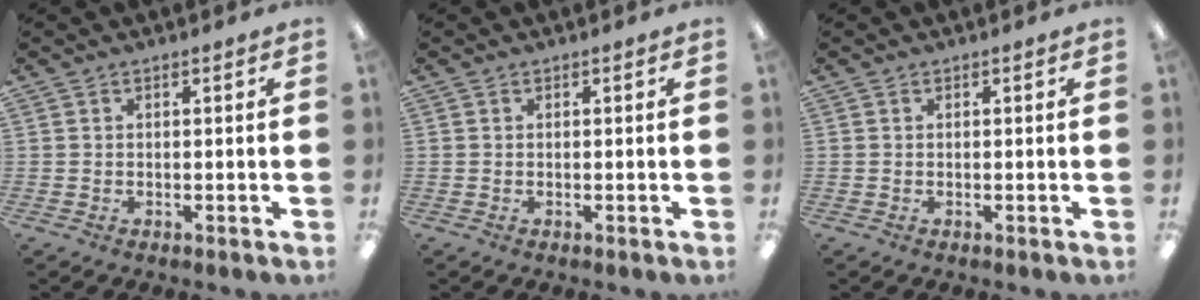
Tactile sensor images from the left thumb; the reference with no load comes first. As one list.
[{"total": 0.0}, {"total": 0.0}]